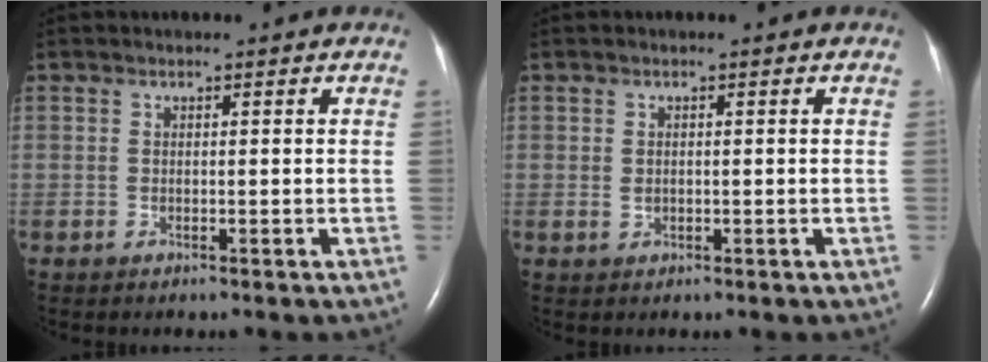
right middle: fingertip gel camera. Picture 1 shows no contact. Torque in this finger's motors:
{"motor_torque": [0.09, 0.18, 0.02, 0.00]}